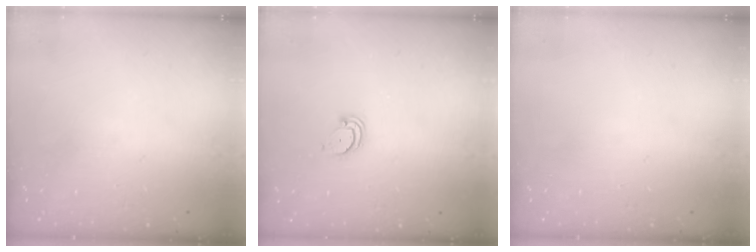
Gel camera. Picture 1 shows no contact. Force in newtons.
{"total": 2.1, "press": 2.1, "slide": 0.1}
{"total": 0.0}